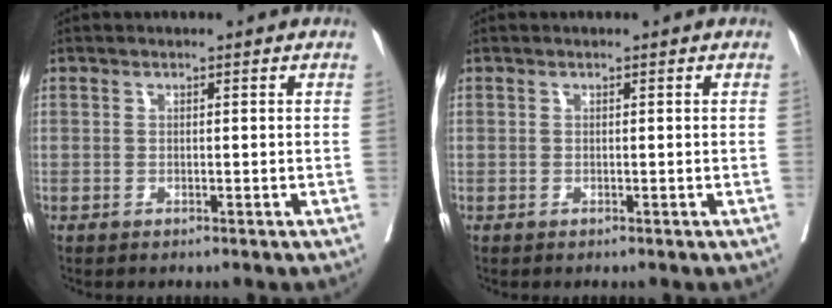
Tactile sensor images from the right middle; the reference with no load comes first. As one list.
[{"total": 0.0}]